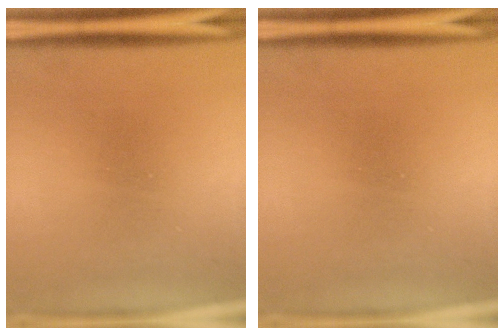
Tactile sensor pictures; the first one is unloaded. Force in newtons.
{"total": 0.0}